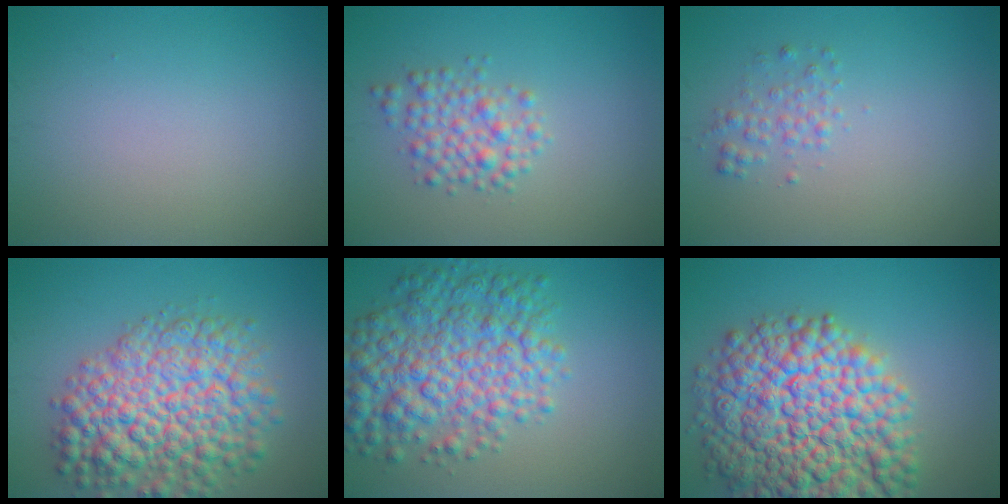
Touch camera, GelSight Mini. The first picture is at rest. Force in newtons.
{"total": 3.0, "press": 3.0, "slide": 0.1}
{"total": 1.5, "press": 1.5, "slide": 0.1}
{"total": 10.1, "press": 10.1, "slide": 0.4}
{"total": 8.2, "press": 8.2, "slide": 0.2}
{"total": 15.2, "press": 15.2, "slide": 0.6}